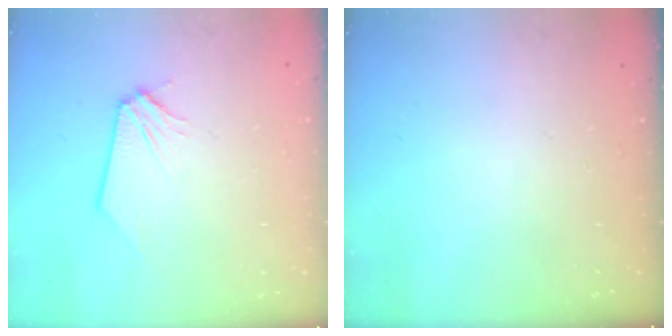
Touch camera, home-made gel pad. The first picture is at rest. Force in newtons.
{"total": 0.0}